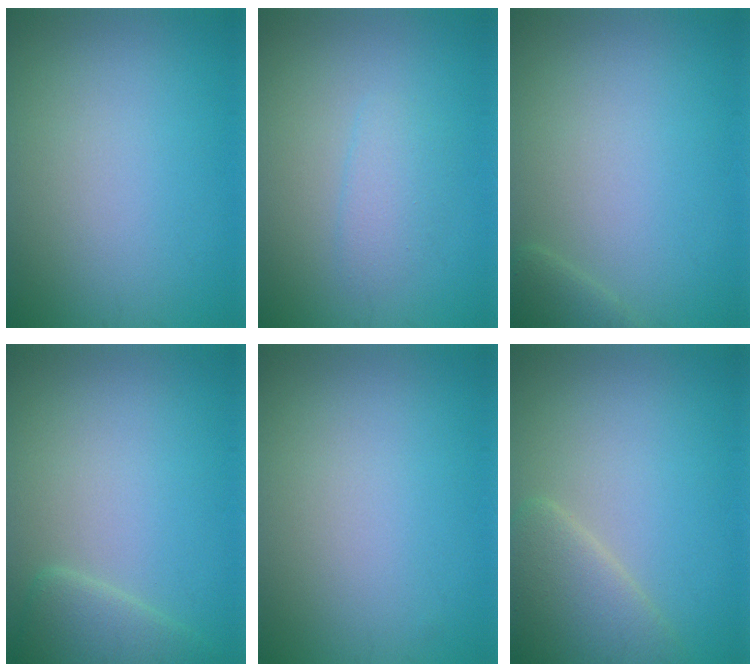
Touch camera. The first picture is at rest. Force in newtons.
{"total": 1.8, "press": 1.8, "slide": 0.2}
{"total": 1.3, "press": 1.3, "slide": 0.0}
{"total": 2.6, "press": 2.6, "slide": 0.3}
{"total": 0.0}
{"total": 4.0, "press": 4.0, "slide": 0.2}